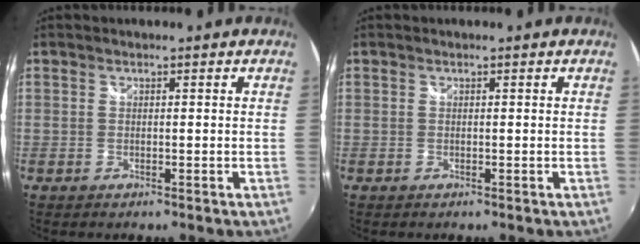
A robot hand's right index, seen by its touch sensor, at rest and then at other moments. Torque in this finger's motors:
{"motor_torque": [-0.06, -0.03, 0.00, 0.00]}